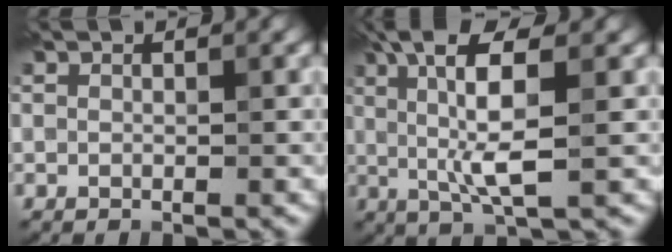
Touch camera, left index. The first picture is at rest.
{"total": 7.6, "force": [1.5, 1.6, 7.2], "torque": [-0.135, 0.004, 0.026]}